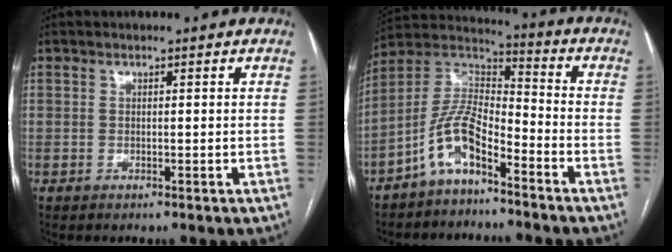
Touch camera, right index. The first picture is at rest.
{"total": 9.6, "force": [-5.9, 3.2, 6.8], "torque": [-0.150, 0.025, -0.118]}